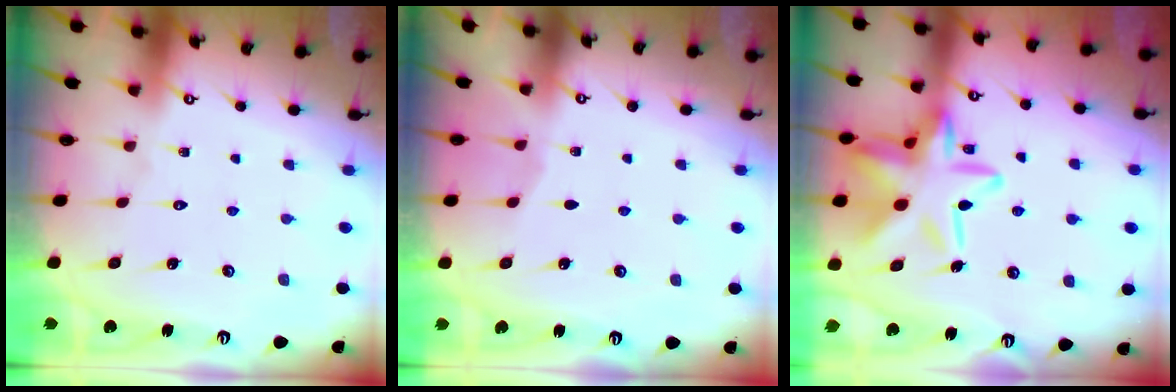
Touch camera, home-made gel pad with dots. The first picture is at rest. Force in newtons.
{"total": 1.4, "press": 1.4, "slide": 0.3}
{"total": 18.6, "press": 18.5, "slide": 1.4}